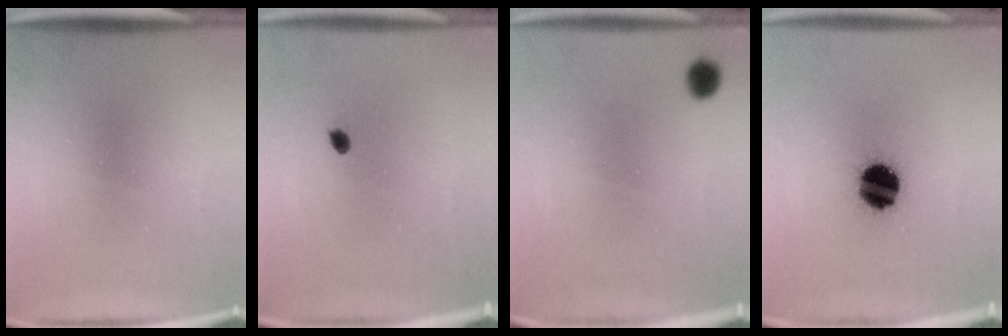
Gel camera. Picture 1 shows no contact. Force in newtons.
{"total": 1.1}
{"total": 2.2}
{"total": 13.4}